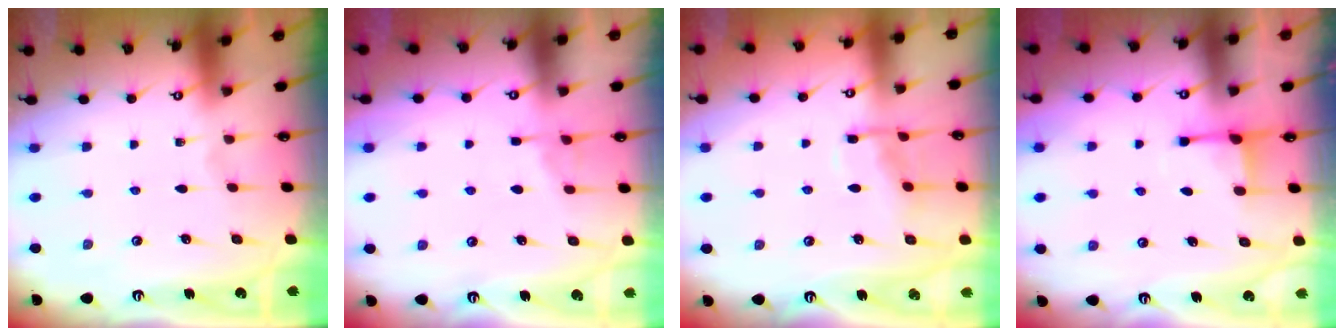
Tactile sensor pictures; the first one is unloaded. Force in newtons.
{"total": 3.6, "press": 3.6, "slide": 0.5}
{"total": 7.6, "press": 7.6, "slide": 0.3}
{"total": 2.3, "press": 2.2, "slide": 0.6}